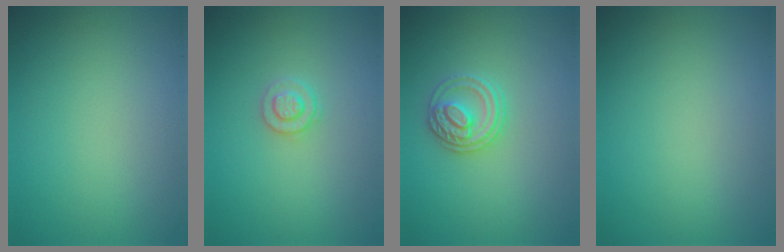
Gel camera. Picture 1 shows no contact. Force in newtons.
{"total": 1.8, "press": 1.8, "slide": 0.4}
{"total": 2.7, "press": 2.6, "slide": 0.7}
{"total": 0.0}